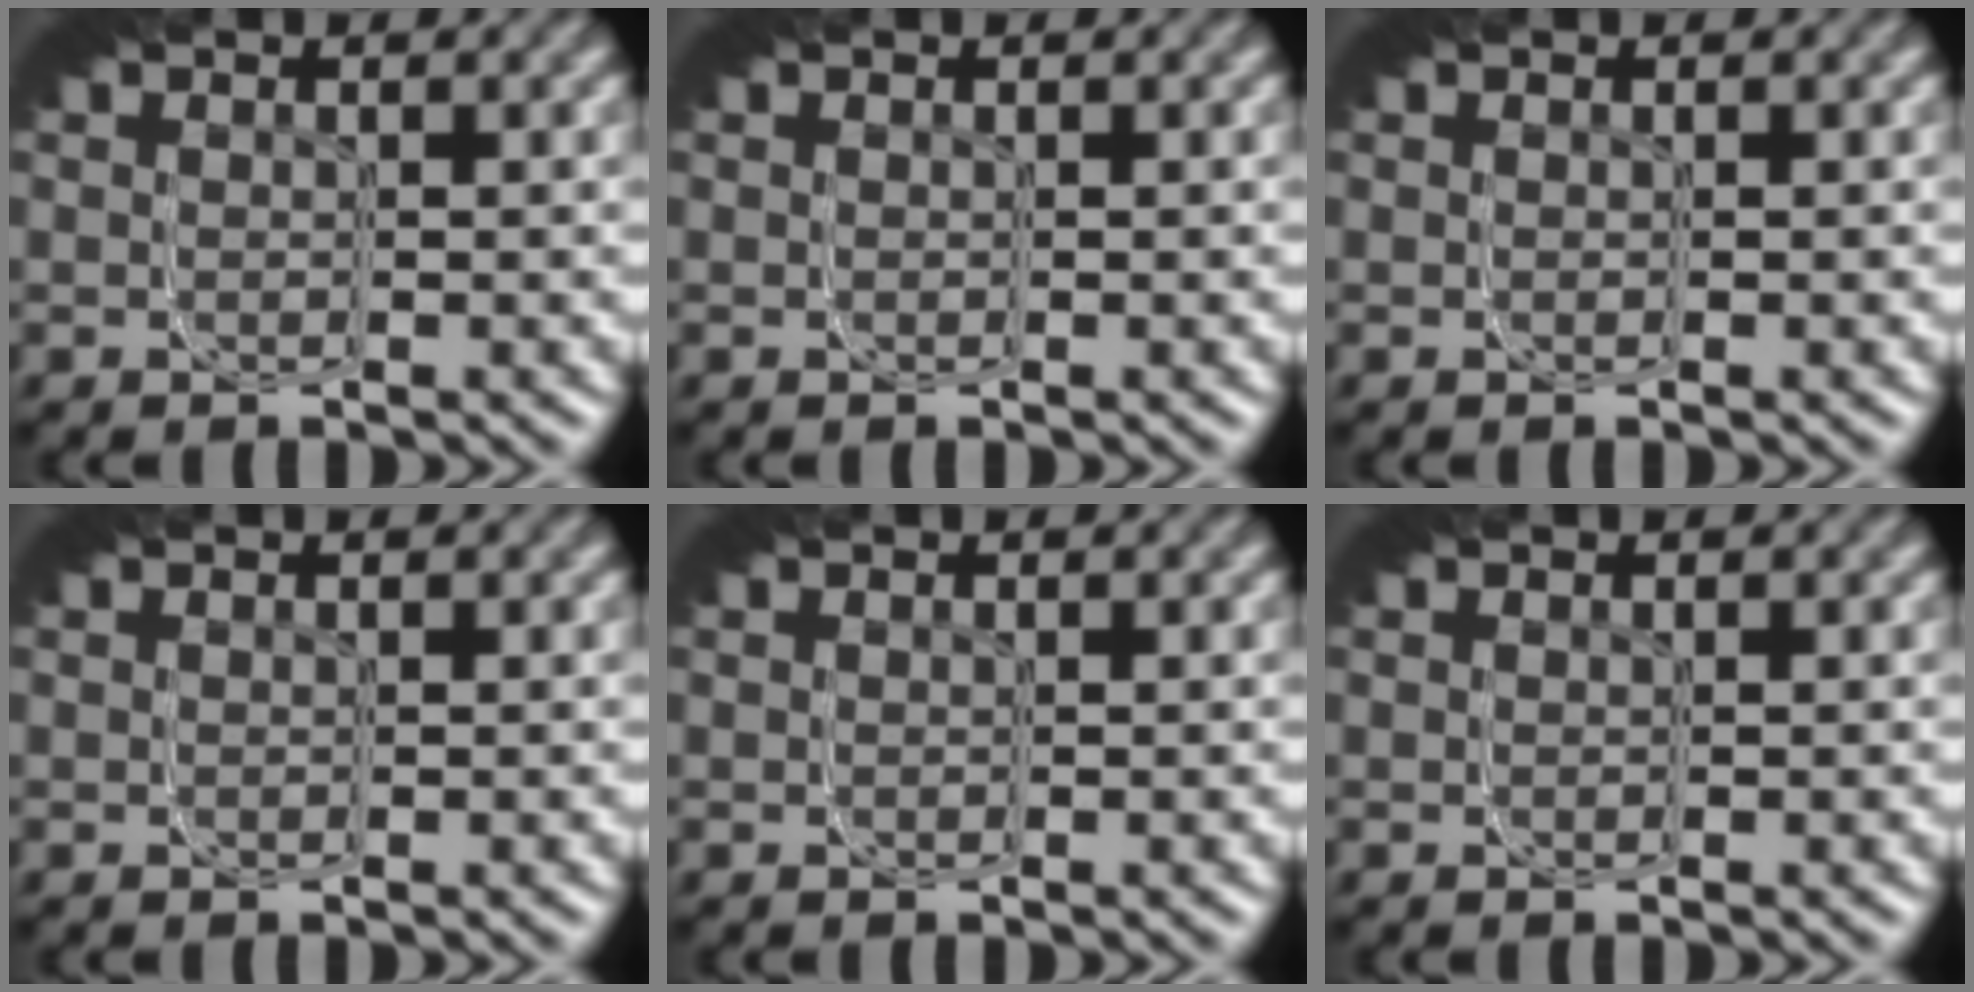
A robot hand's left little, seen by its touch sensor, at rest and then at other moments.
{"total": 0.0}
{"total": 0.0}
{"total": 0.0}
{"total": 0.0}
{"total": 0.0}